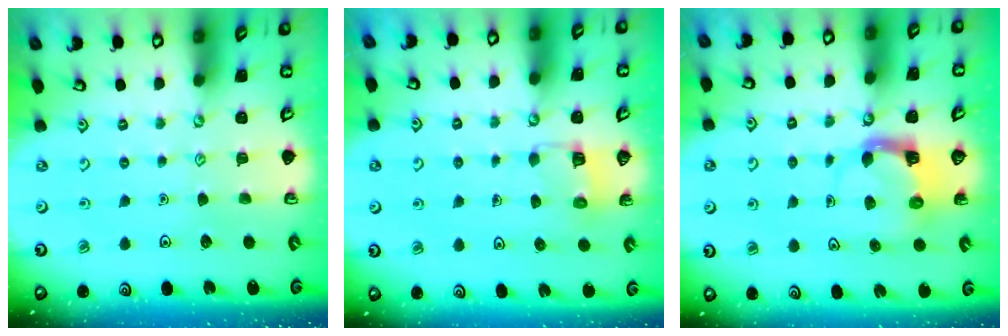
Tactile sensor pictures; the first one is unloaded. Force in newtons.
{"total": 3.6, "press": 3.6, "slide": 0.1}
{"total": 4.7, "press": 4.7, "slide": 0.2}